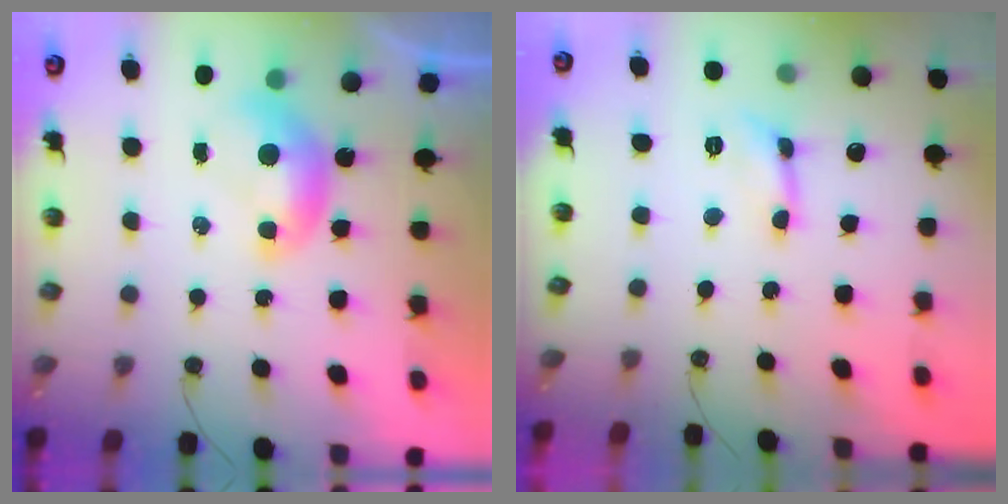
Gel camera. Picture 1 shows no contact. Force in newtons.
{"total": 0.0}